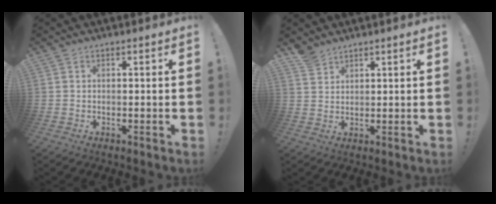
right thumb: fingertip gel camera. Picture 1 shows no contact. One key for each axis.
{"total": 3.8, "fx": 3.3, "fy": 1.6, "fz": 0.9, "tx": -0.016, "ty": -0.021, "tz": 0.065}